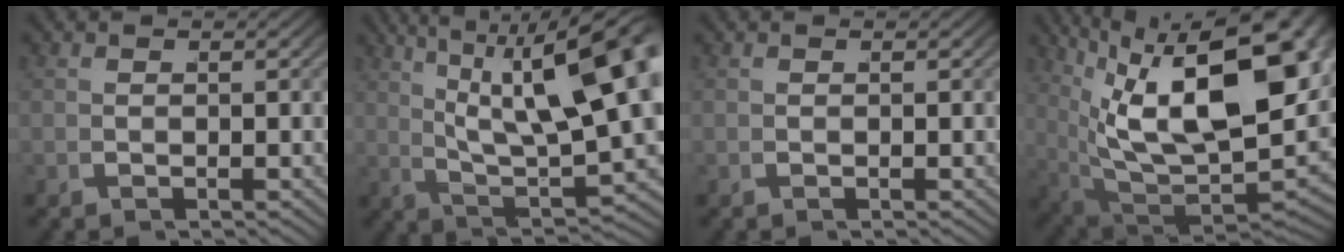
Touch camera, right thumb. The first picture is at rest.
{"total": 12.9, "force": [1.9, 5.9, 11.4], "torque": [-0.163, -0.015, 0.033]}
{"total": 0.0}
{"total": 19.6, "force": [2.4, 11.3, 15.7], "torque": [-0.273, -0.042, 0.057]}